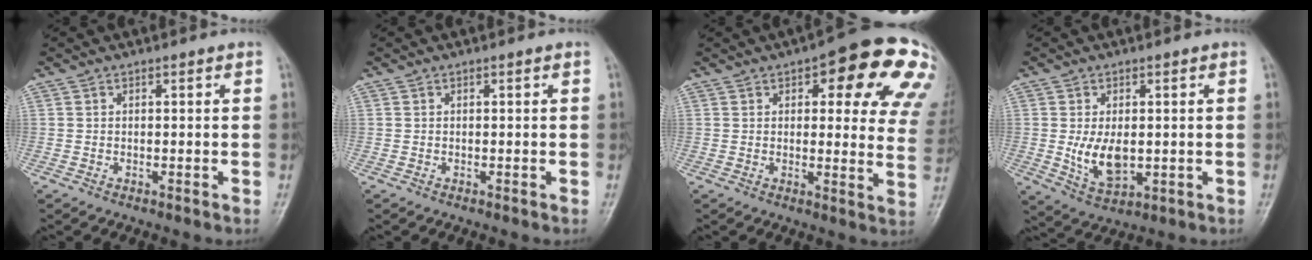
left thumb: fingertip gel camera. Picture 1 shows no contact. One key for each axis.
{"total": 0.0}
{"total": 20.2, "fx": 9.3, "fy": 7.3, "fz": 16.4, "tx": -0.158, "ty": -0.019, "tz": 0.099}
{"total": 7.2, "fx": -0.2, "fy": 4.3, "fz": 5.8, "tx": -0.095, "ty": -0.016, "tz": 0.009}